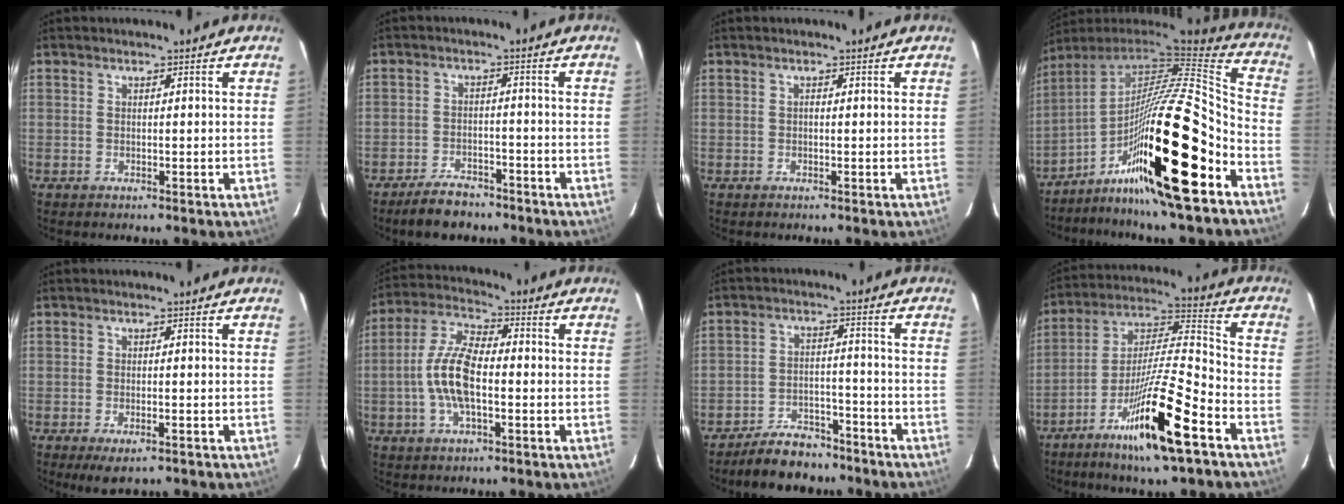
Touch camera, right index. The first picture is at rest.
{"total": 6.9, "force": [-5.6, 3.2, 2.5], "torque": [-0.069, 0.008, -0.085]}
{"total": 0.0}
{"total": 26.9, "force": [-13.5, 3.0, 23.1], "torque": [-0.358, -0.048, -0.238]}
{"total": 4.3, "force": [-2.8, 1.5, 3.0], "torque": [-0.059, -0.015, -0.041]}
{"total": 10.8, "force": [-2.0, 4.5, 9.6], "torque": [-0.203, 0.011, -0.040]}
{"total": 9.4, "force": [-8.0, 4.2, 2.7], "torque": [-0.069, 0.016, -0.112]}
{"total": 17.2, "force": [-9.8, 1.5, 14.0], "torque": [-0.267, -0.019, -0.179]}